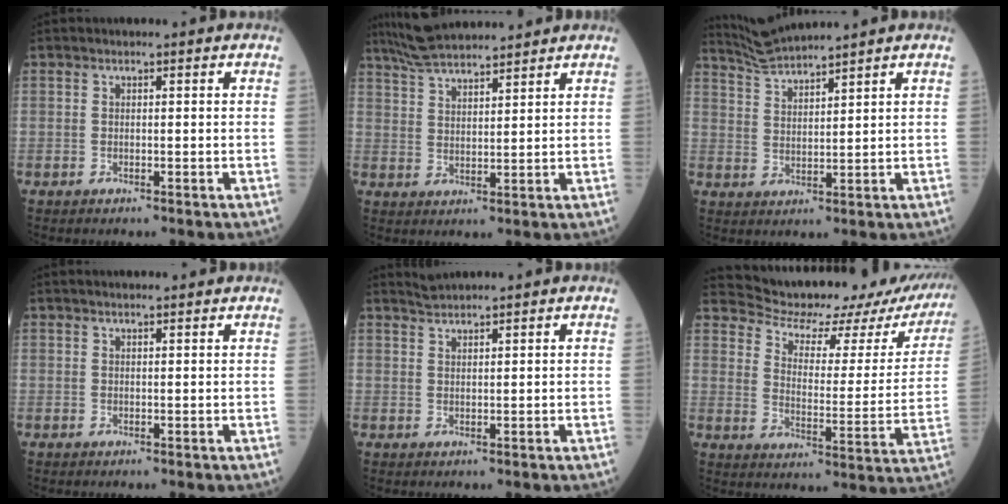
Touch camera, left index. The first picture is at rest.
{"total": 9.4, "force": [8.6, 0.9, 3.5], "torque": [-0.069, 0.026, 0.155]}
{"total": 5.1, "force": [4.9, -1.4, 0.5], "torque": [-0.027, 0.002, 0.106]}
{"total": 4.2, "force": [3.9, 0.4, 1.5], "torque": [-0.014, 0.023, 0.045]}
{"total": 1.7, "force": [1.6, -0.5, -0.1], "torque": [-0.001, 0.008, 0.043]}
{"total": 20.7, "force": [19.7, 4.4, 4.7], "torque": [-0.054, -0.067, 0.237]}